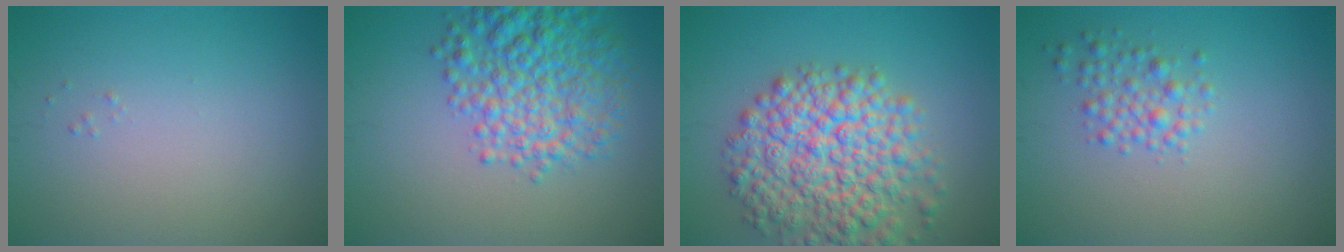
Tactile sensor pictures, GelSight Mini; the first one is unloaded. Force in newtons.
{"total": 6.9, "press": 6.9, "slide": 0.3}
{"total": 9.0, "press": 9.0, "slide": 0.4}
{"total": 2.3, "press": 2.3, "slide": 0.1}